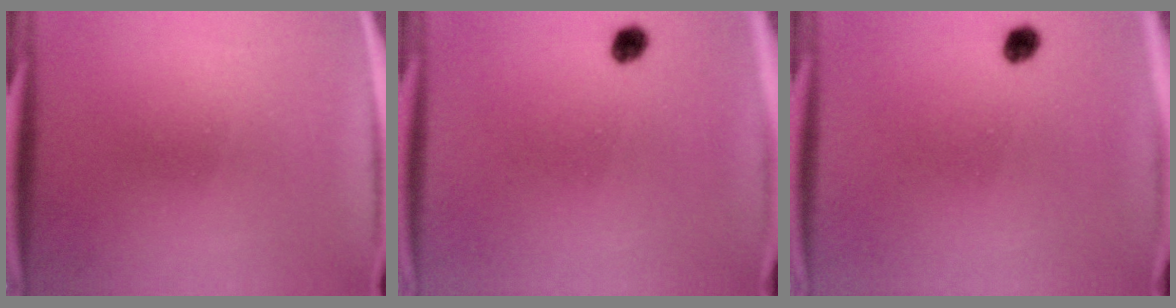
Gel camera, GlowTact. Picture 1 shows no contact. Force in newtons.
{"total": 2.0}
{"total": 2.0}